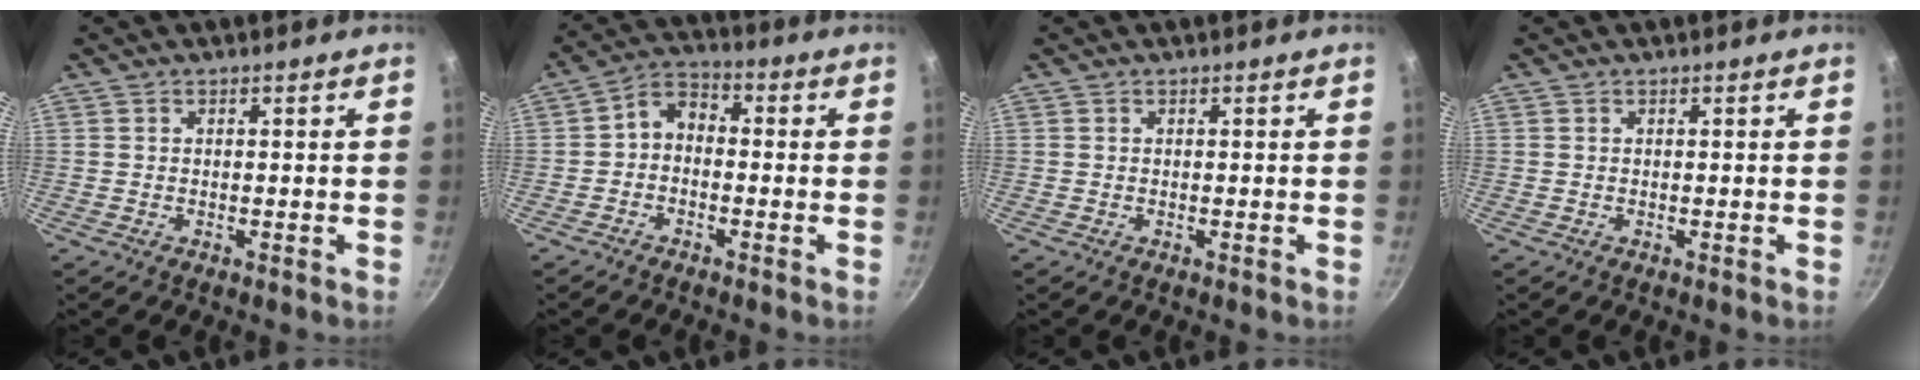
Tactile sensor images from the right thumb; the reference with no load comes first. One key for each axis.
{"total": 5.1, "fx": -1.0, "fy": 3.7, "fz": 3.4, "tx": -0.055, "ty": 0.028, "tz": -0.032}
{"total": 0.0}
{"total": 0.0}